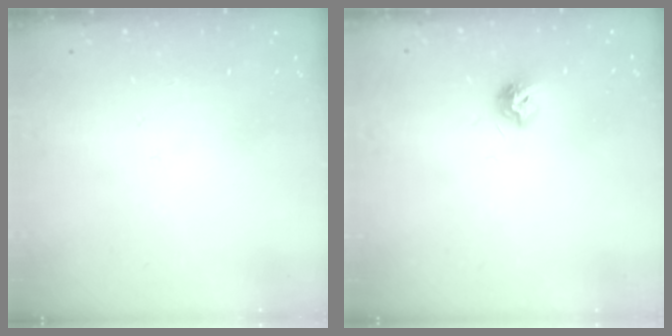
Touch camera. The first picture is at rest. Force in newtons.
{"total": 7.1, "press": 7.1, "slide": 0.2}